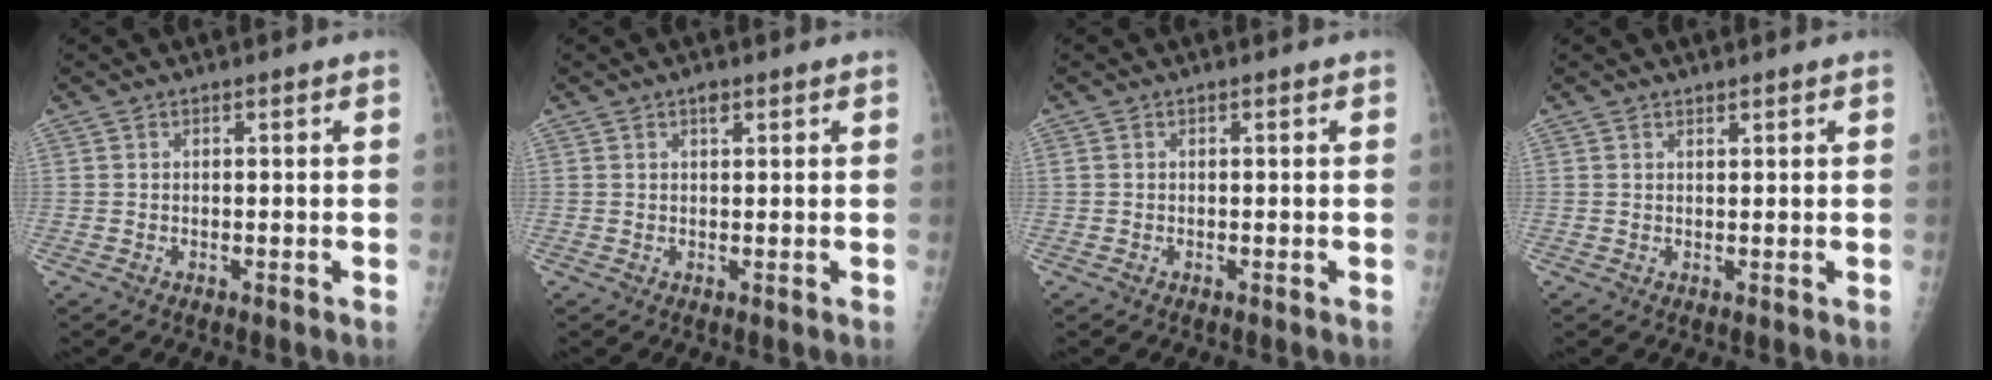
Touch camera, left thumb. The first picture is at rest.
{"total": 1.4, "force": [0.8, 0.7, 0.9], "torque": [-0.008, -0.002, 0.011]}
{"total": 0.0}
{"total": 0.8, "force": [0.7, 0.2, 0.2], "torque": [-0.002, -0.005, 0.012]}